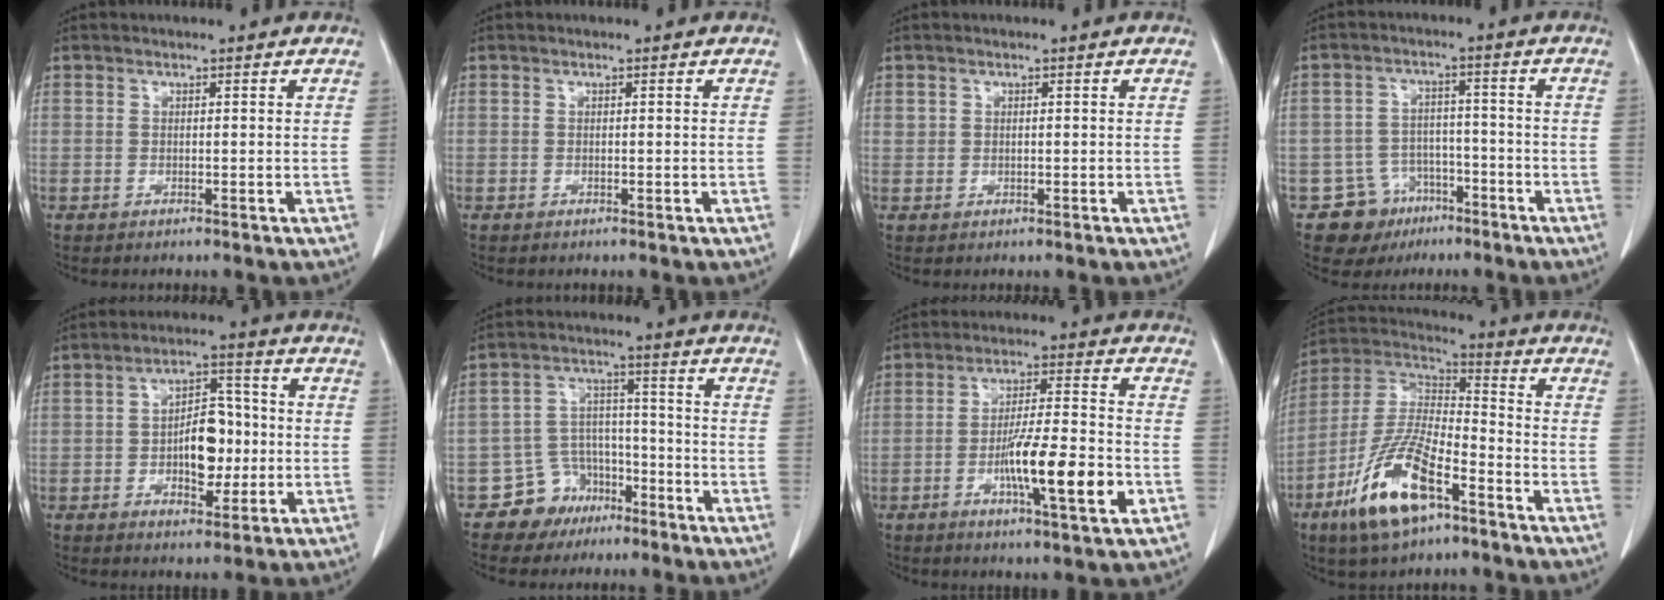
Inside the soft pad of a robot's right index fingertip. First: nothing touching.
{"total": 0.0}
{"total": 0.8, "force": [0.1, 0.8, 0.3], "torque": [-0.001, 0.010, 0.004]}
{"total": 7.4, "force": [-4.4, 6.0, 0.4], "torque": [0.002, 0.019, -0.062]}
{"total": 8.4, "force": [-1.1, 4.3, 7.1], "torque": [-0.115, 0.018, -0.014]}
{"total": 7.3, "force": [-4.7, 5.5, 0.8], "torque": [-0.006, 0.022, -0.074]}
{"total": 12.4, "force": [-3.8, 1.2, 11.8], "torque": [-0.198, -0.006, -0.064]}
{"total": 15.5, "force": [-8.3, 4.8, 12.2], "torque": [-0.254, -0.007, -0.152]}